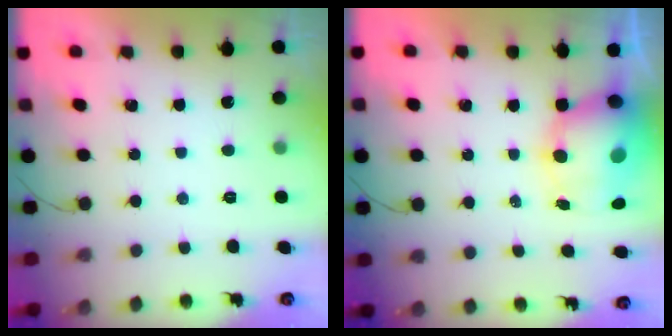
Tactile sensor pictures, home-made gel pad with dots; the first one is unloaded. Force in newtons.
{"total": 10.7, "press": 10.4, "slide": 2.9}